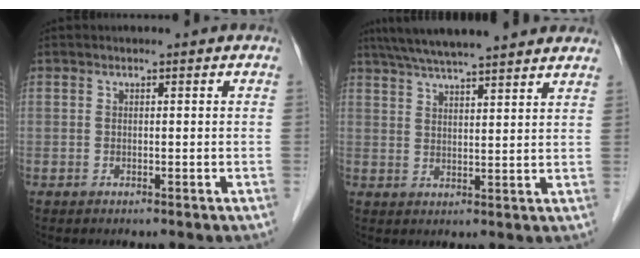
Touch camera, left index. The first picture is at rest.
{"total": 16.7, "force": [14.4, 1.5, 8.3], "torque": [-0.137, 0.043, 0.202]}